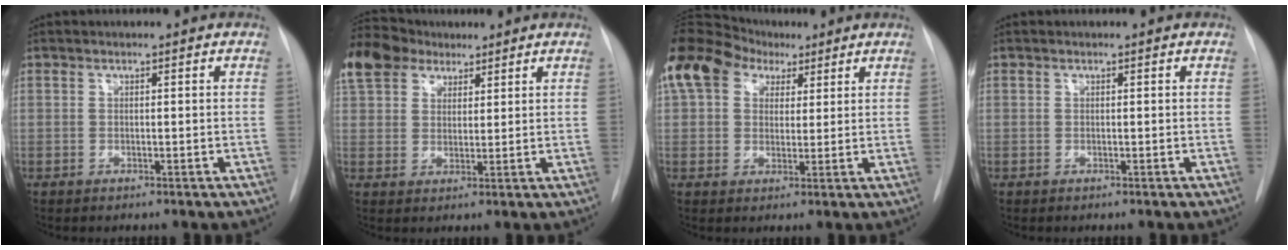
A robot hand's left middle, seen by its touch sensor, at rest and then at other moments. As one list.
[{"total": 9.2, "force": [7.2, 5.2, 2.4], "torque": [-0.056, 0.034, 0.140]}, {"total": 14.9, "force": [7.9, 10.0, 7.6], "torque": [-0.188, 0.068, 0.142]}, {"total": 0.0}]